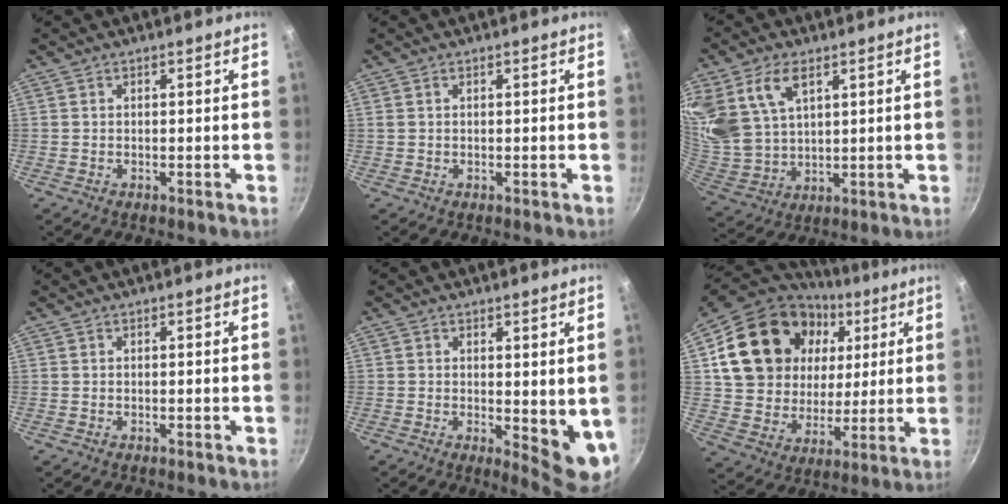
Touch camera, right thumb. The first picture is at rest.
{"total": 0.6, "force": [0.3, 0.4, 0.3], "torque": [-0.005, 0.003, 0.006]}
{"total": 15.5, "force": [7.4, 9.9, 9.4], "torque": [-0.193, -0.021, 0.159]}
{"total": 0.0}
{"total": 7.1, "force": [0.7, 3.0, 6.4], "torque": [-0.075, -0.021, 0.014]}
{"total": 25.2, "force": [8.4, 19.2, 14.0], "torque": [-0.239, 0.002, 0.152]}